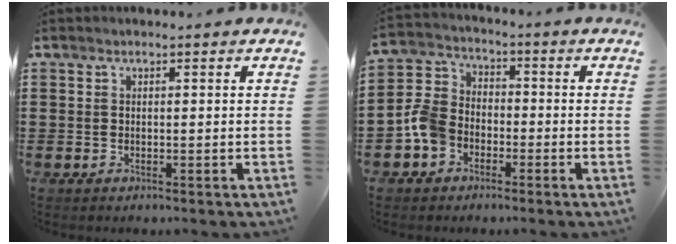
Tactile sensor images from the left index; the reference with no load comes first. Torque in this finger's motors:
{"motor_torque": [0.68, -0.07, 0.30, 0.09]}